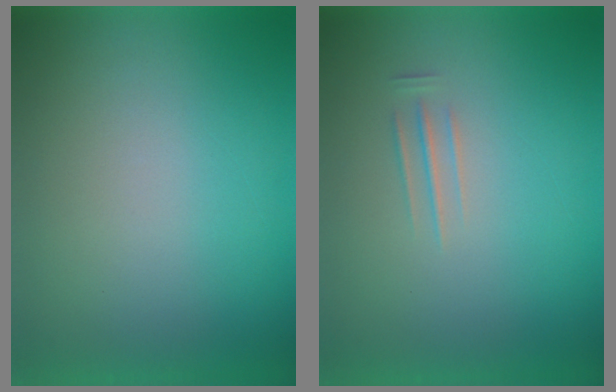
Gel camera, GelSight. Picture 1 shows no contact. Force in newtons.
{"total": 1.6}